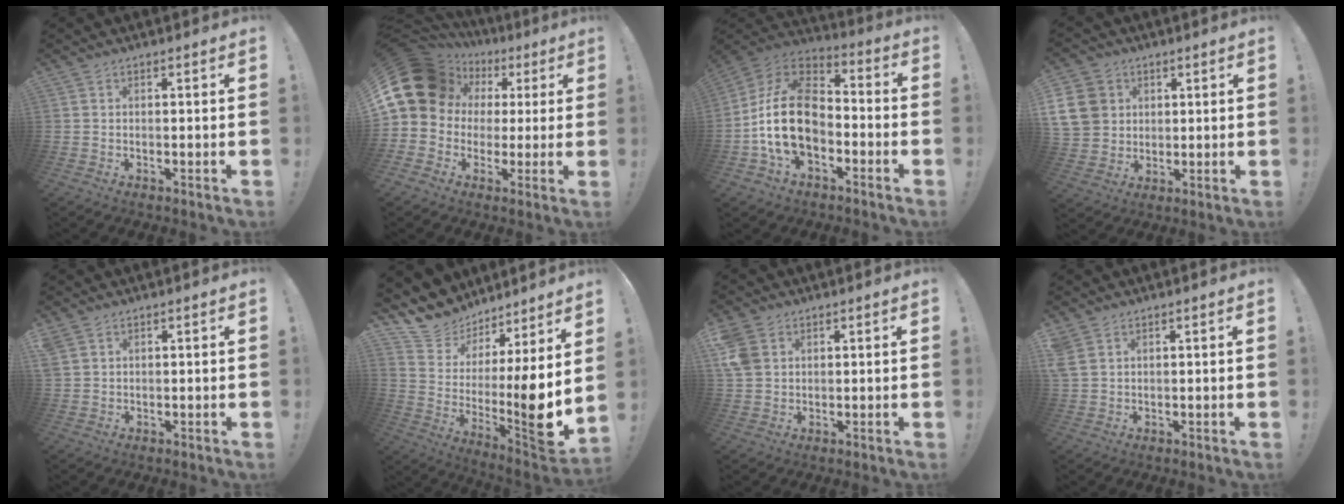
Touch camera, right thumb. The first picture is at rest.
{"total": 17.3, "force": [4.5, 14.3, 8.7], "torque": [-0.150, -0.019, 0.100]}
{"total": 19.9, "force": [-3.5, 13.1, 14.6], "torque": [-0.280, 0.032, -0.049]}
{"total": 12.5, "force": [3.2, 10.9, 5.3], "torque": [-0.097, -0.006, 0.070]}
{"total": 3.0, "force": [2.0, 1.9, 1.3], "torque": [-0.024, -0.004, 0.041]}
{"total": 9.3, "force": [1.8, 4.0, 8.1], "torque": [-0.107, -0.069, 0.032]}
{"total": 7.0, "force": [3.1, 5.3, 3.4], "torque": [-0.074, -0.004, 0.062]}
{"total": 4.0, "force": [2.4, 2.6, 2.0], "torque": [-0.047, -0.007, 0.047]}